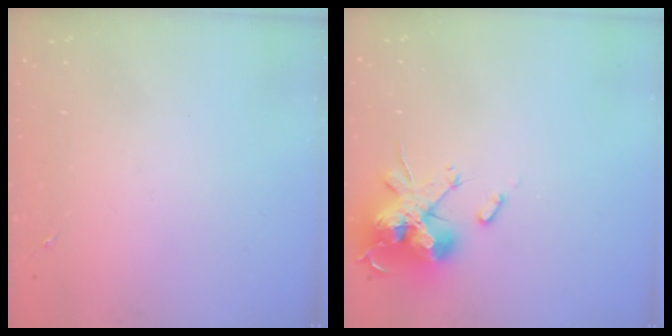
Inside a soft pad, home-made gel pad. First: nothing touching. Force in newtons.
{"total": 18.5, "press": 18.5, "slide": 0.1}